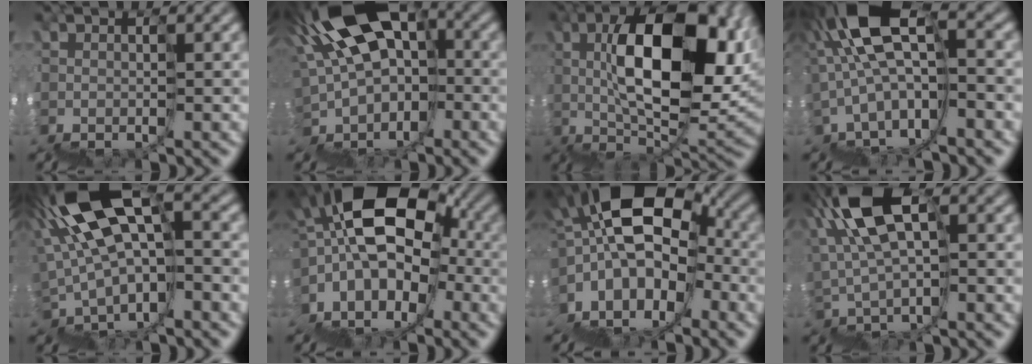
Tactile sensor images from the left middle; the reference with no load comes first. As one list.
[{"total": 10.4, "force": [2.0, 6.3, 8.1], "torque": [-0.122, 0.033, 0.039]}, {"total": 10.0, "force": [4.2, 4.0, 8.1], "torque": [-0.106, 0.039, 0.059]}, {"total": 7.2, "force": [1.2, 3.5, 6.1], "torque": [-0.129, 0.037, 0.033]}, {"total": 8.8, "force": [2.4, 4.2, 7.3], "torque": [-0.141, 0.030, 0.057]}, {"total": 9.3, "force": [0.3, 6.4, 6.7], "torque": [-0.076, 0.033, -0.004]}, {"total": 8.7, "force": [0.2, 5.5, 6.7], "torque": [-0.090, 0.033, -0.003]}, {"total": 6.2, "force": [3.7, 2.6, 4.3], "torque": [-0.099, 0.029, 0.055]}]